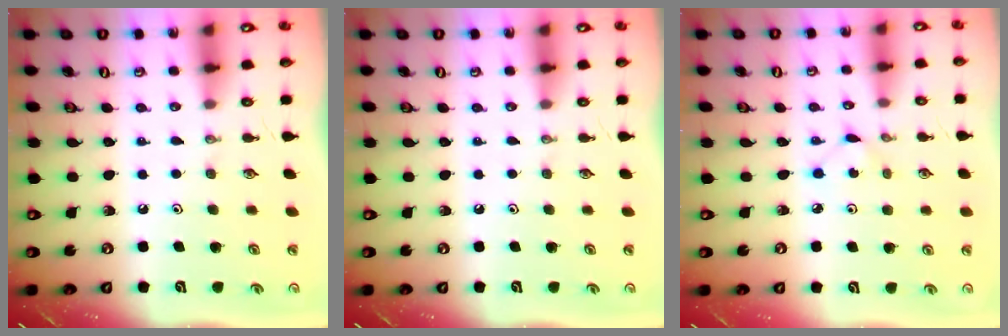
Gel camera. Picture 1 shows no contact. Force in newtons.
{"total": 0.0}
{"total": 2.7, "press": 2.7, "slide": 0.3}